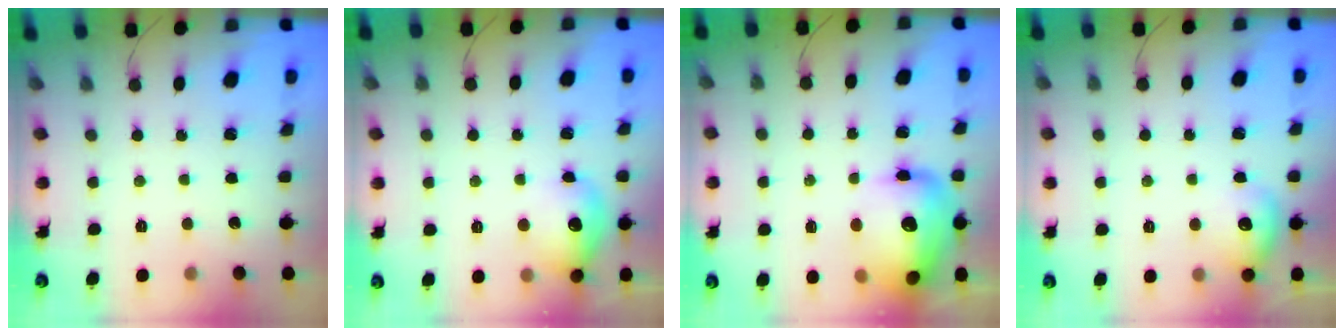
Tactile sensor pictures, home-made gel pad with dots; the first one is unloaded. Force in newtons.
{"total": 11.6, "press": 11.5, "slide": 1.2}
{"total": 22.1, "press": 20.7, "slide": 7.7}
{"total": 9.4, "press": 9.3, "slide": 1.3}